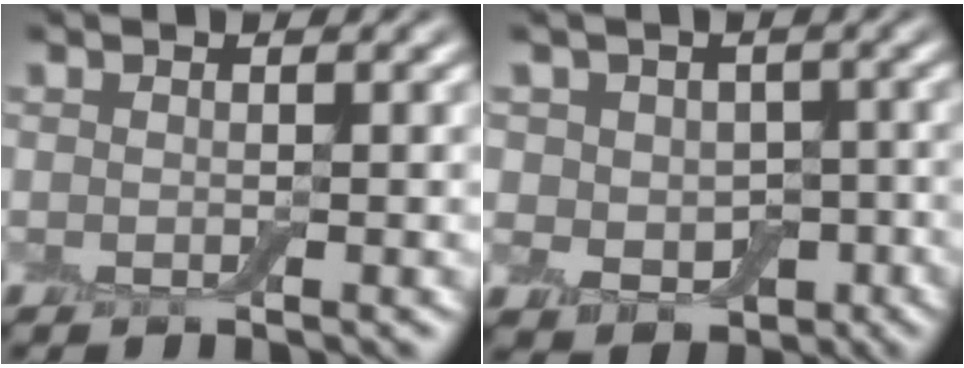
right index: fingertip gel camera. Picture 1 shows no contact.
{"total": 6.0, "force": [-0.2, 5.2, 2.9], "torque": [-0.025, -0.009, -0.011]}